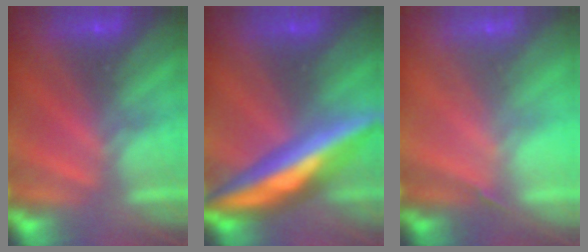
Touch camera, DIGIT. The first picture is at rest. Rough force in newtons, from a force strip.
{"total": 5.5}
{"total": 1.8}